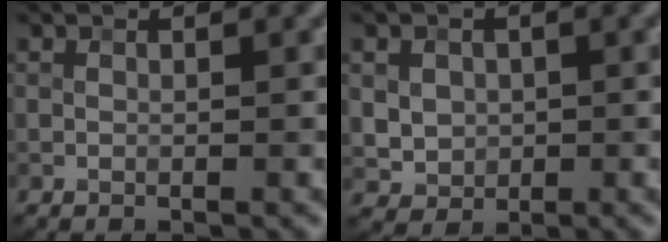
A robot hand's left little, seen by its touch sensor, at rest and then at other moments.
{"total": 3.6, "force": [0.9, 3.0, 1.7], "torque": [-0.040, 0.009, 0.019]}